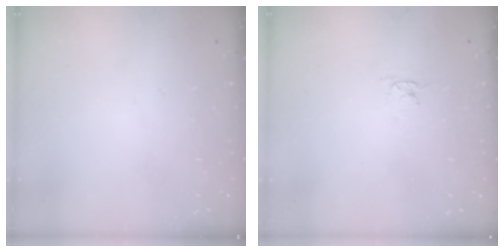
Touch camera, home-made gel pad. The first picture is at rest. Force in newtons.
{"total": 2.8, "press": 2.8, "slide": 0.3}